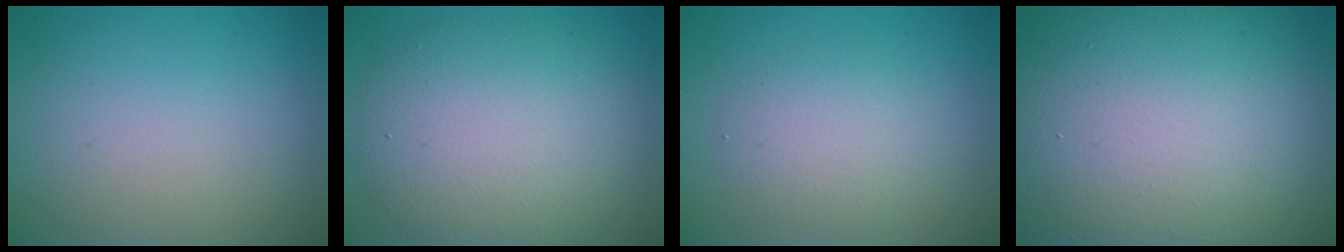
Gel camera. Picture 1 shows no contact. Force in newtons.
{"total": 8.7, "press": 8.7, "slide": 0.7}
{"total": 2.8, "press": 2.8, "slide": 0.2}
{"total": 21.8, "press": 21.8, "slide": 1.0}